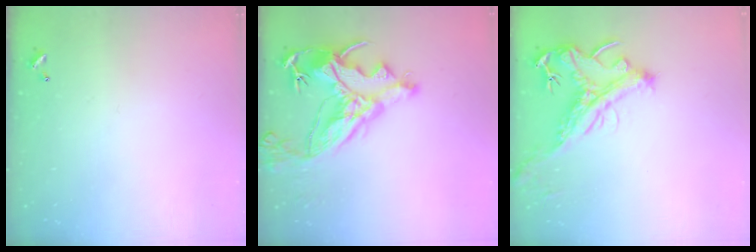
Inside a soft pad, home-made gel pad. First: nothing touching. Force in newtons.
{"total": 16.7, "press": 16.6, "slide": 2.3}
{"total": 2.0, "press": 1.5, "slide": 1.3}